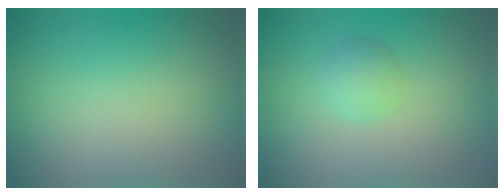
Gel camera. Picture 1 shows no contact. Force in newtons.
{"total": 1.8, "press": 1.8, "slide": 0.0}